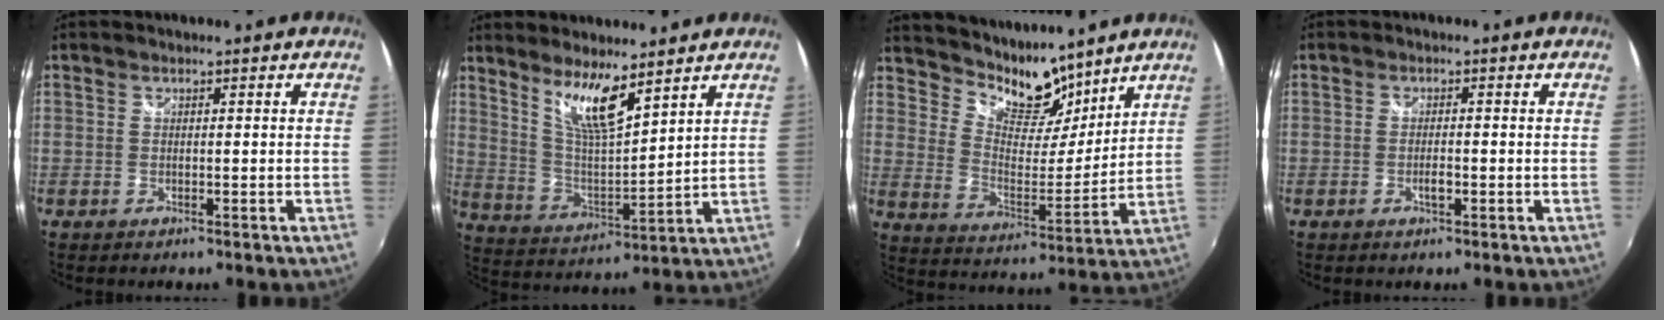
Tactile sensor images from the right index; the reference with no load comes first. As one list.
[{"total": 9.9, "force": [7.0, 1.6, 6.9], "torque": [-0.124, -0.011, 0.140]}, {"total": 12.3, "force": [10.5, 4.8, 4.4], "torque": [-0.079, -0.012, 0.184]}, {"total": 2.1, "force": [-0.8, 0.7, 1.9], "torque": [-0.034, -0.002, -0.014]}]